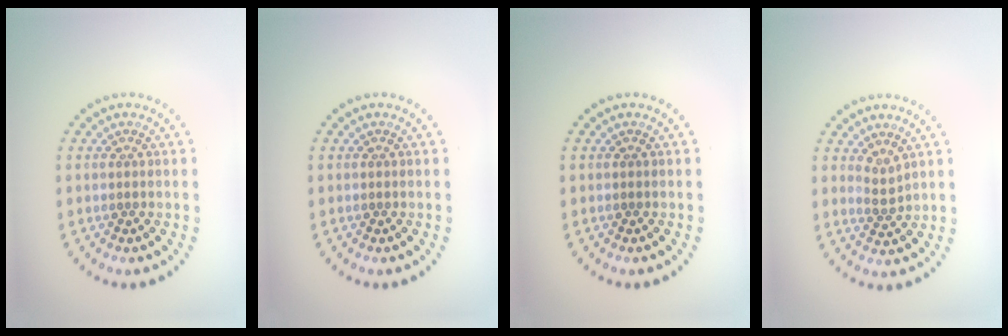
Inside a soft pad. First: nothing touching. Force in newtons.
{"total": 0.0}
{"total": 0.0}
{"total": 1.3, "press": 0.9, "slide": 0.9}